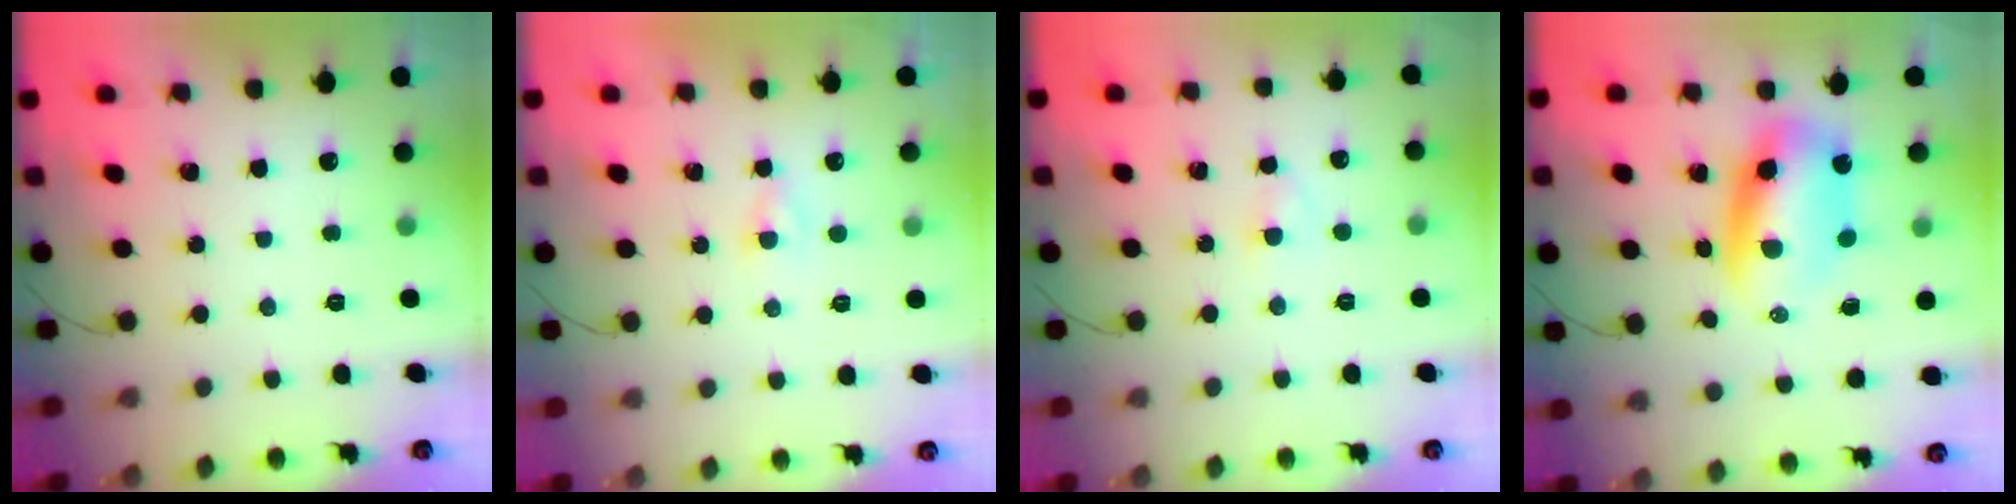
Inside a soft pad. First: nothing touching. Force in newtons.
{"total": 1.6, "press": 1.4, "slide": 0.8}
{"total": 2.2, "press": 2.0, "slide": 1.0}
{"total": 9.6, "press": 9.3, "slide": 2.5}